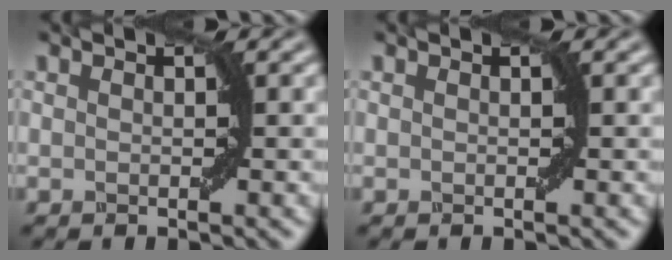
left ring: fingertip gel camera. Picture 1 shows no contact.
{"total": 0.0}